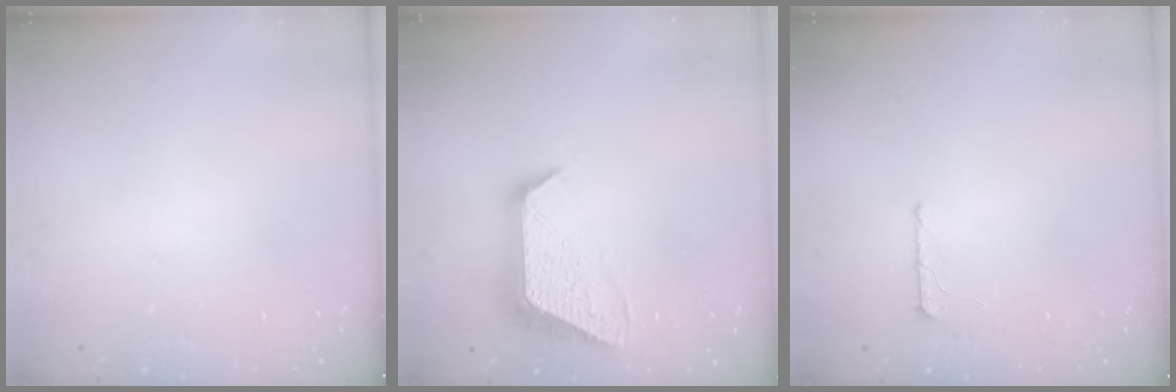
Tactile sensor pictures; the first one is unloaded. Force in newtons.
{"total": 12.1, "press": 12.1, "slide": 0.6}
{"total": 4.2, "press": 4.2, "slide": 0.5}